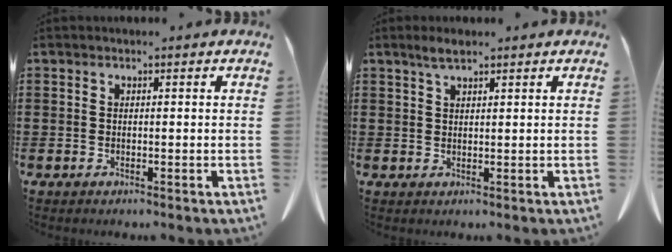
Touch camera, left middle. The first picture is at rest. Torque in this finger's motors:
{"motor_torque": [0.03, 0.00, 0.04, 0.01]}